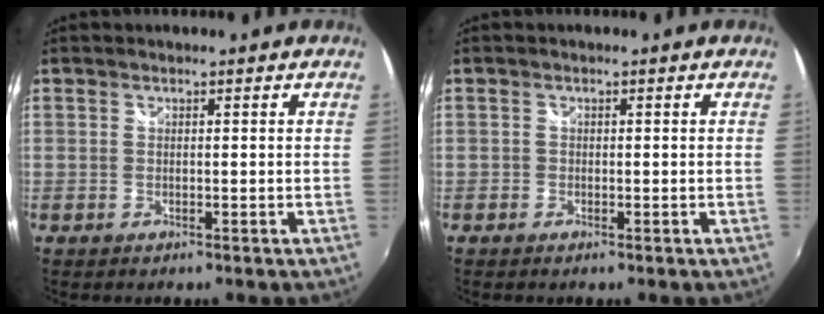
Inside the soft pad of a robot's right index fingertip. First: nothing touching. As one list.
[{"total": 0.7, "force": [-0.5, 0.5, 0.0], "torque": [-0.002, -0.002, -0.012]}]